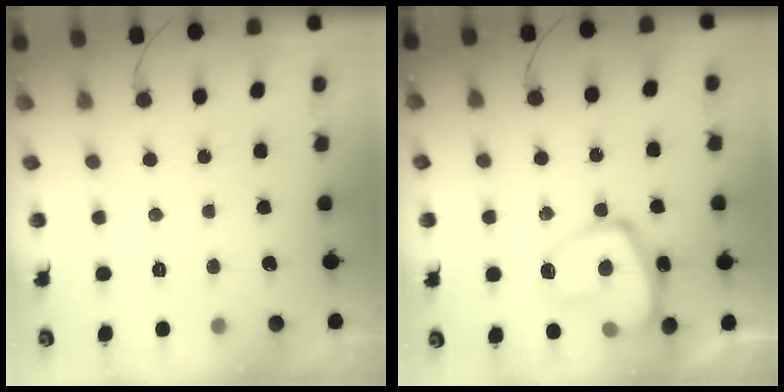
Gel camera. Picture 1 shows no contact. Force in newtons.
{"total": 15.7, "press": 15.6, "slide": 1.5}